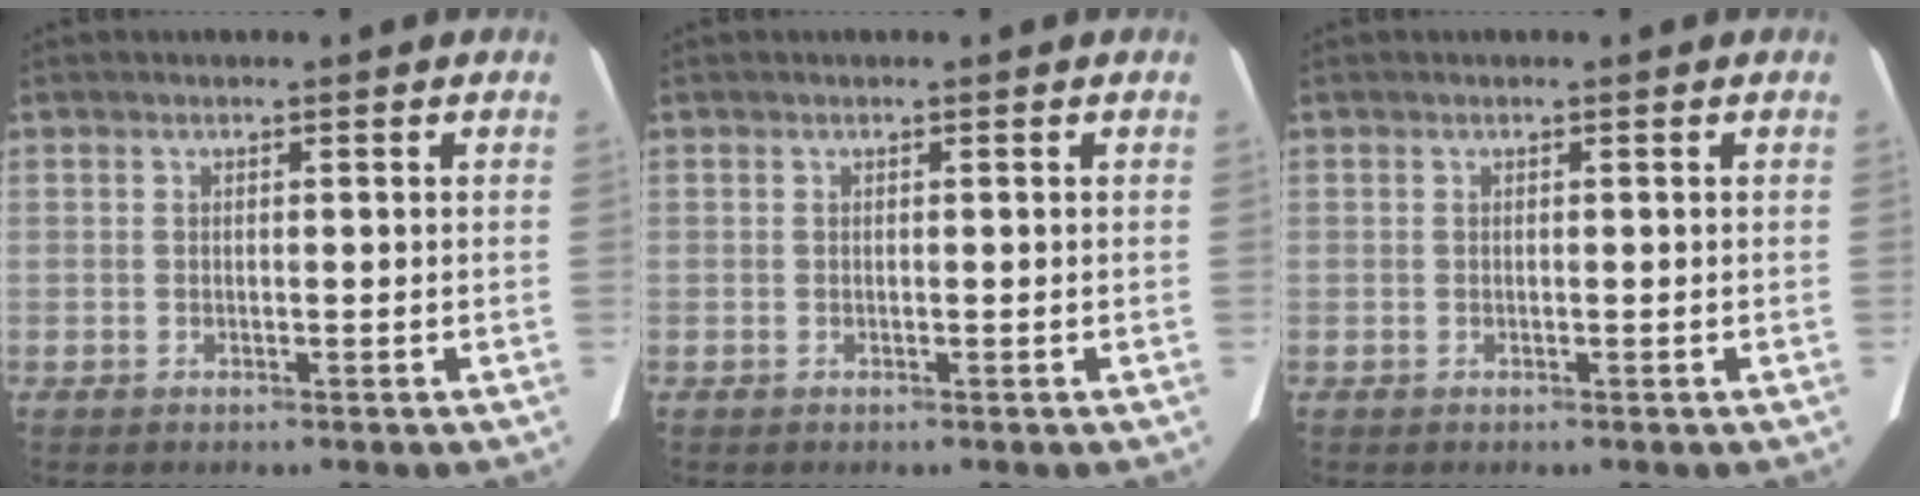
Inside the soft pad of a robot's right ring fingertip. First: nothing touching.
{"total": 0.0}
{"total": 0.0}